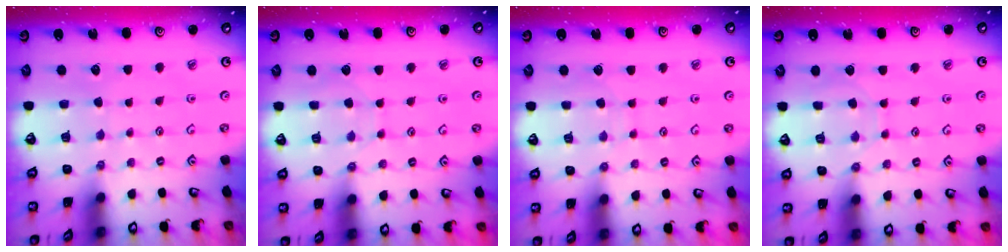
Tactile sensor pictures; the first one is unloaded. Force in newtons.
{"total": 3.1, "press": 3.1, "slide": 0.4}
{"total": 5.6, "press": 5.6, "slide": 0.5}
{"total": 5.0, "press": 5.0, "slide": 0.5}